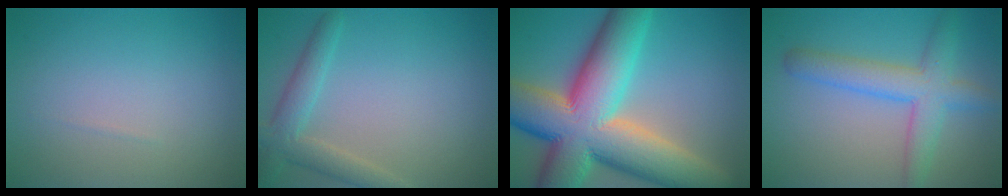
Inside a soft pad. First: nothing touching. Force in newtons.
{"total": 3.6, "press": 3.6, "slide": 0.3}
{"total": 17.3, "press": 17.3, "slide": 0.9}
{"total": 5.0, "press": 5.0, "slide": 0.2}